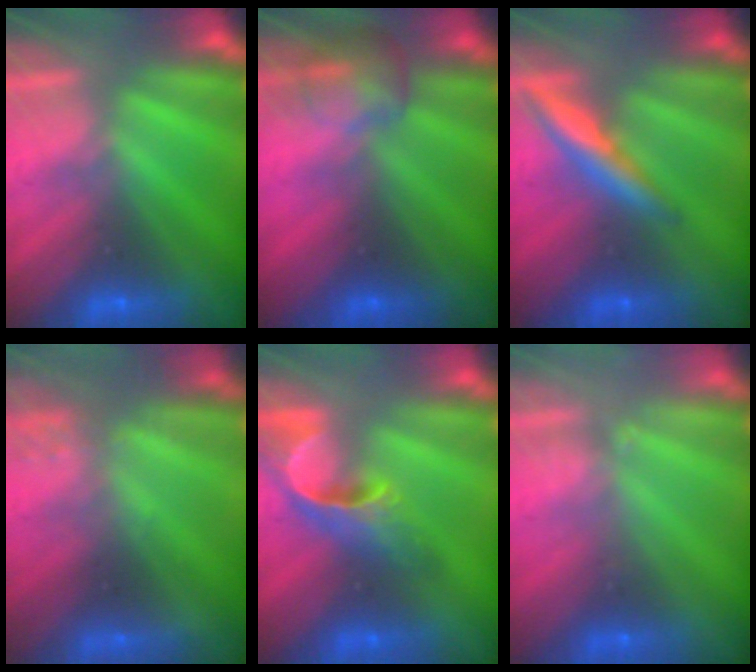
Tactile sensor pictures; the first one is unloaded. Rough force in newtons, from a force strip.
{"total": 6.5}
{"total": 2.6}
{"total": 2.2}
{"total": 4.7}
{"total": 2.4}